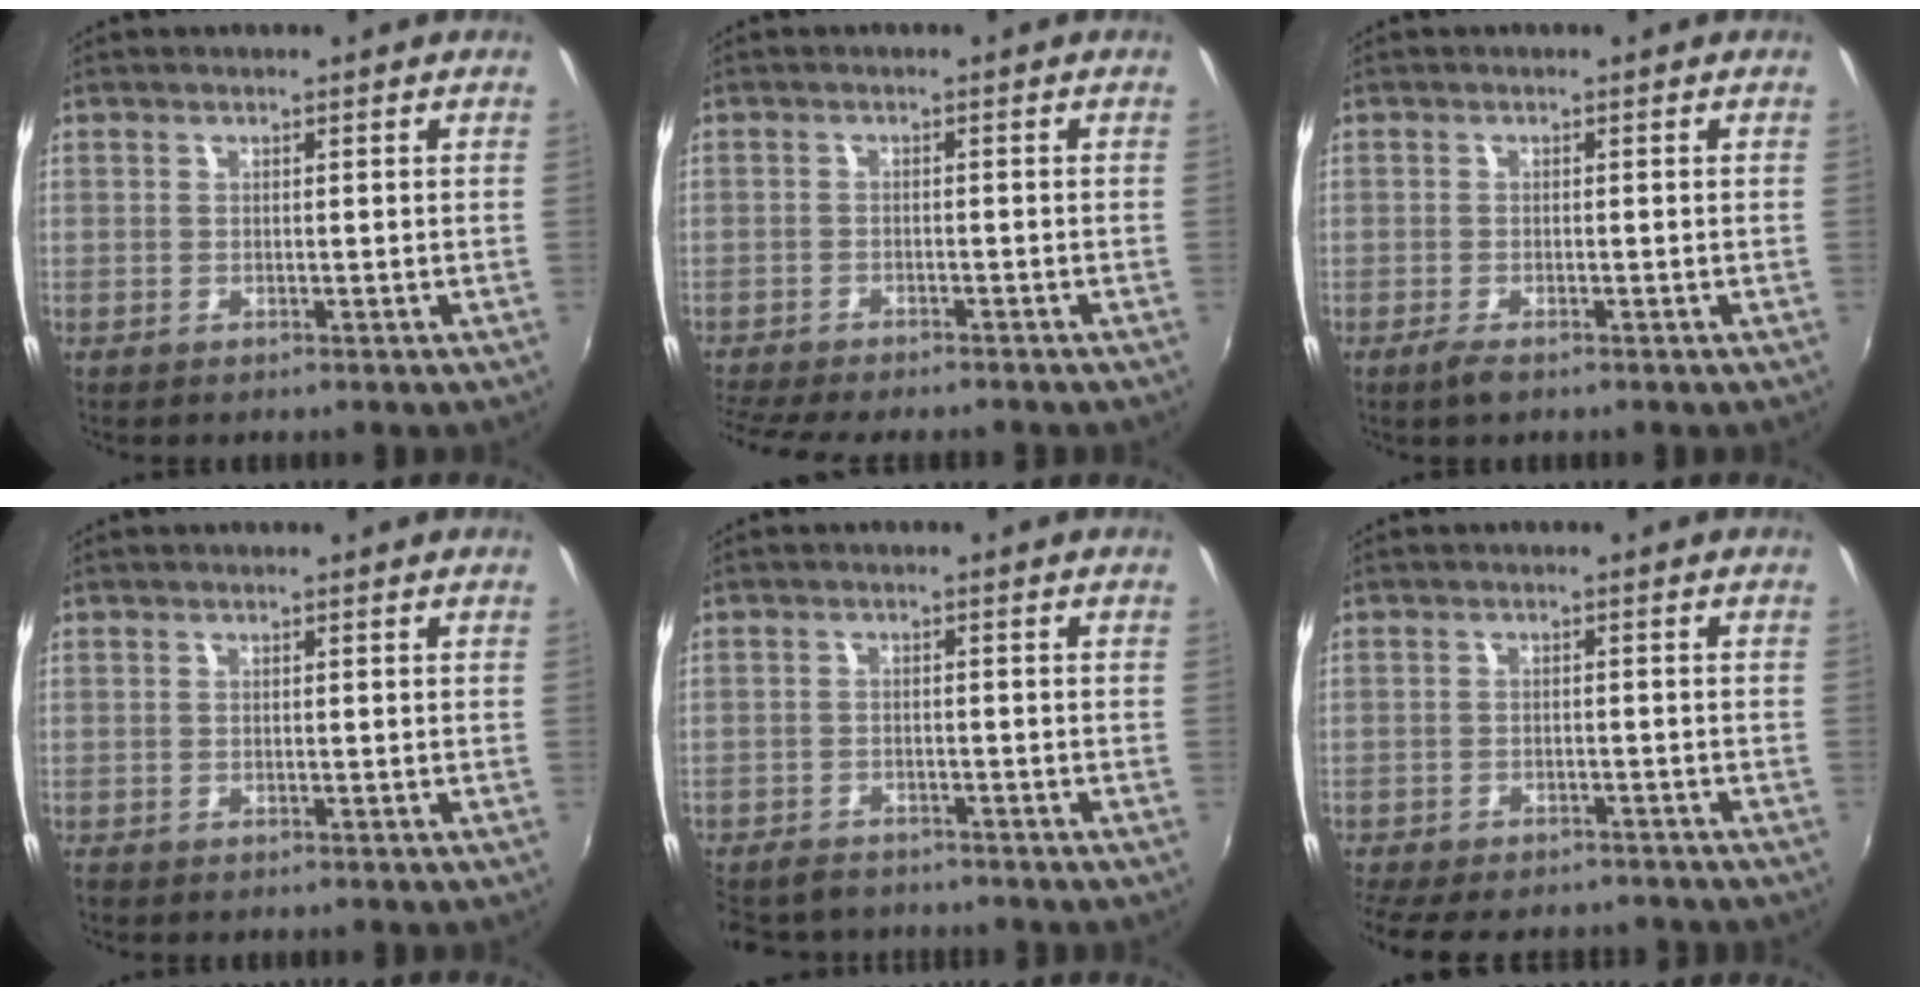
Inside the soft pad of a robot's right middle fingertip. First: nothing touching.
{"total": 9.2, "force": [-8.2, 1.3, 4.0], "torque": [-0.099, -0.025, -0.131]}
{"total": 2.1, "force": [-1.5, 0.5, 1.4], "torque": [-0.032, -0.007, -0.029]}
{"total": 0.5, "force": [-0.4, 0.3, 0.1], "torque": [-0.004, -0.002, -0.010]}
{"total": 7.8, "force": [-6.8, 3.3, 1.9], "torque": [-0.061, -0.006, -0.111]}
{"total": 13.4, "force": [-11.3, 4.4, 5.6], "torque": [-0.130, -0.023, -0.161]}